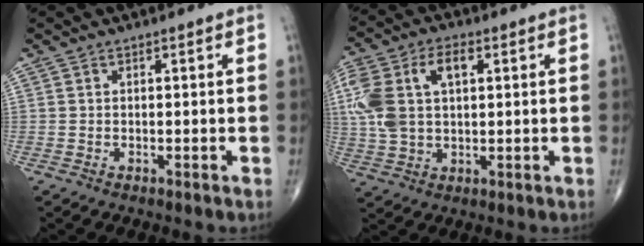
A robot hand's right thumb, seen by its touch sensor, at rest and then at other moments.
{"total": 13.6, "force": [3.1, 8.0, 10.6], "torque": [-0.236, 0.021, 0.062]}